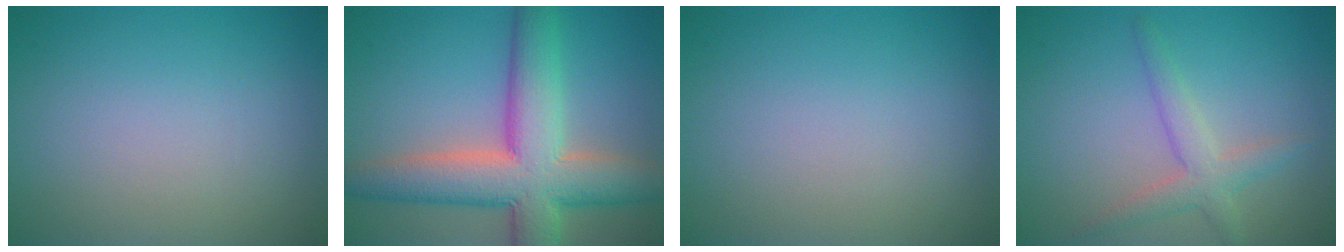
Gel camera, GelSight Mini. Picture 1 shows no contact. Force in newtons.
{"total": 10.4, "press": 10.4, "slide": 0.7}
{"total": 0.0}
{"total": 2.8, "press": 2.7, "slide": 0.3}